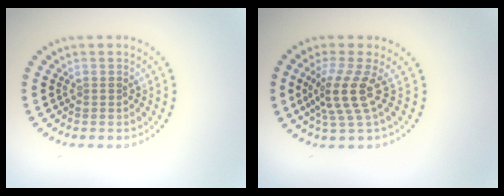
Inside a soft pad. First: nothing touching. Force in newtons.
{"total": 3.6, "press": 2.6, "slide": 2.5}